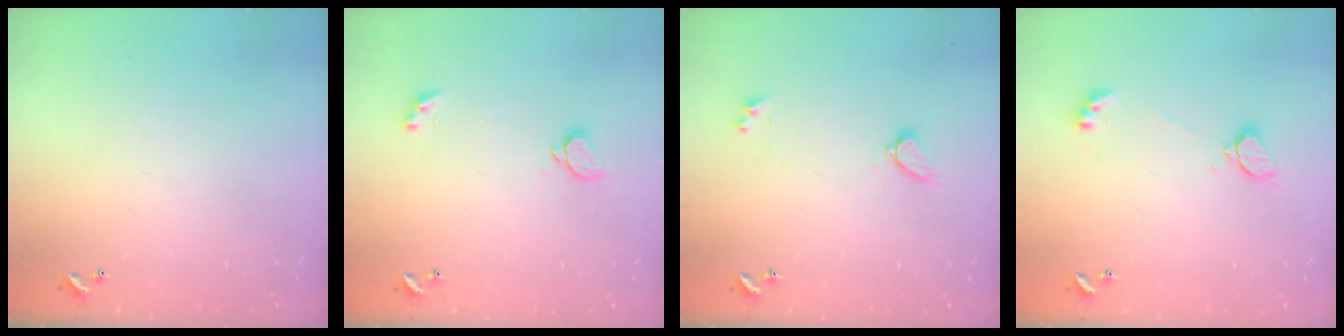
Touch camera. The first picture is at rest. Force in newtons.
{"total": 1.8, "press": 1.6, "slide": 0.8}
{"total": 2.2, "press": 2.2, "slide": 0.3}
{"total": 2.3, "press": 2.3, "slide": 0.5}